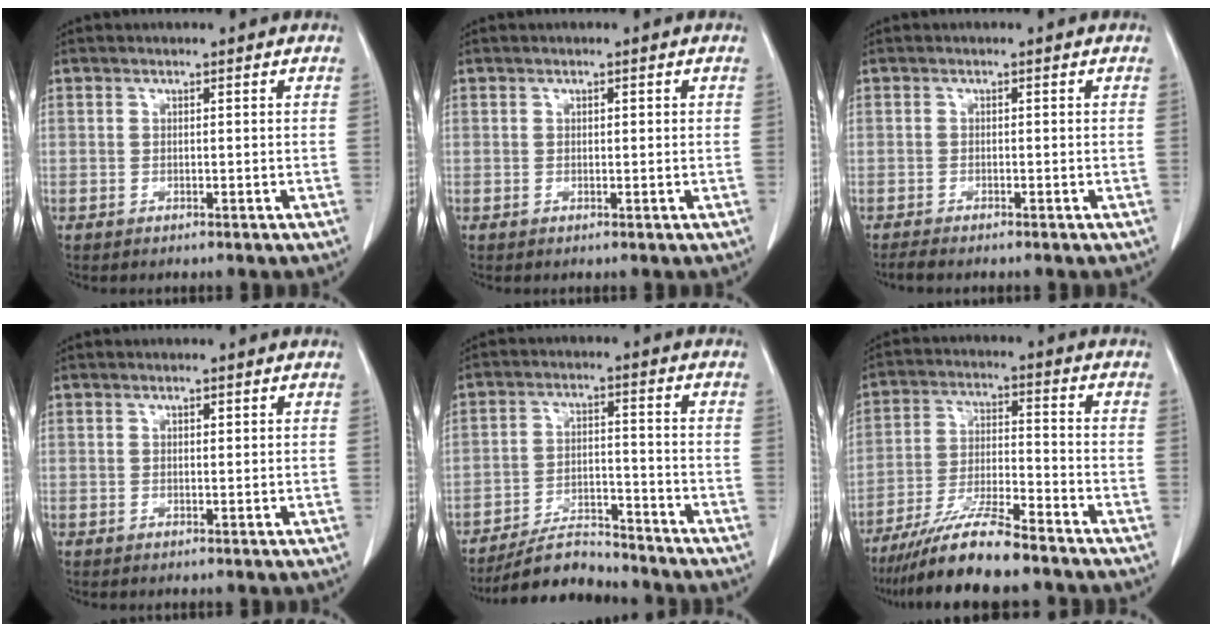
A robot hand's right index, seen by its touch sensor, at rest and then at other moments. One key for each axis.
{"total": 0.6, "fx": 0.2, "fy": 0.3, "fz": 0.5, "tx": -0.006, "ty": 0.001, "tz": 0.003}
{"total": 2.2, "fx": -1.9, "fy": 0.0, "fz": 1.1, "tx": -0.019, "ty": -0.004, "tz": -0.030}
{"total": 0.5, "fx": 0.3, "fy": 0.3, "fz": 0.4, "tx": -0.007, "ty": -0.001, "tz": 0.005}
{"total": 8.1, "fx": -7.8, "fy": 1.6, "fz": 1.6, "tx": -0.025, "ty": 0.000, "tz": -0.136}
{"total": 10.7, "fx": -8.9, "fy": 0.3, "fz": 5.9, "tx": -0.108, "ty": -0.018, "tz": -0.161}